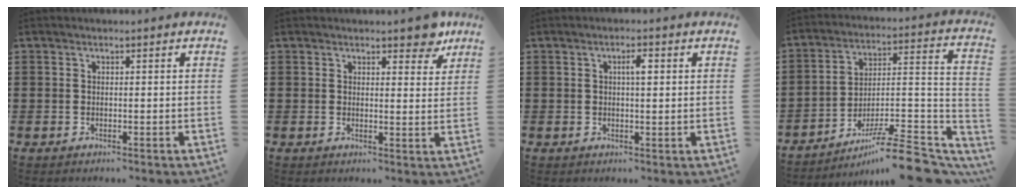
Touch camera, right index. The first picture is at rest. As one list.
[{"total": 3.9, "force": [3.3, 1.4, 1.7], "torque": [-0.009, -0.009, 0.055]}, {"total": 2.4, "force": [0.5, 0.6, 2.2], "torque": [-0.036, 0.003, 0.004]}, {"total": 10.6, "force": [-8.4, 1.6, 6.4], "torque": [-0.085, 0.026, -0.156]}]